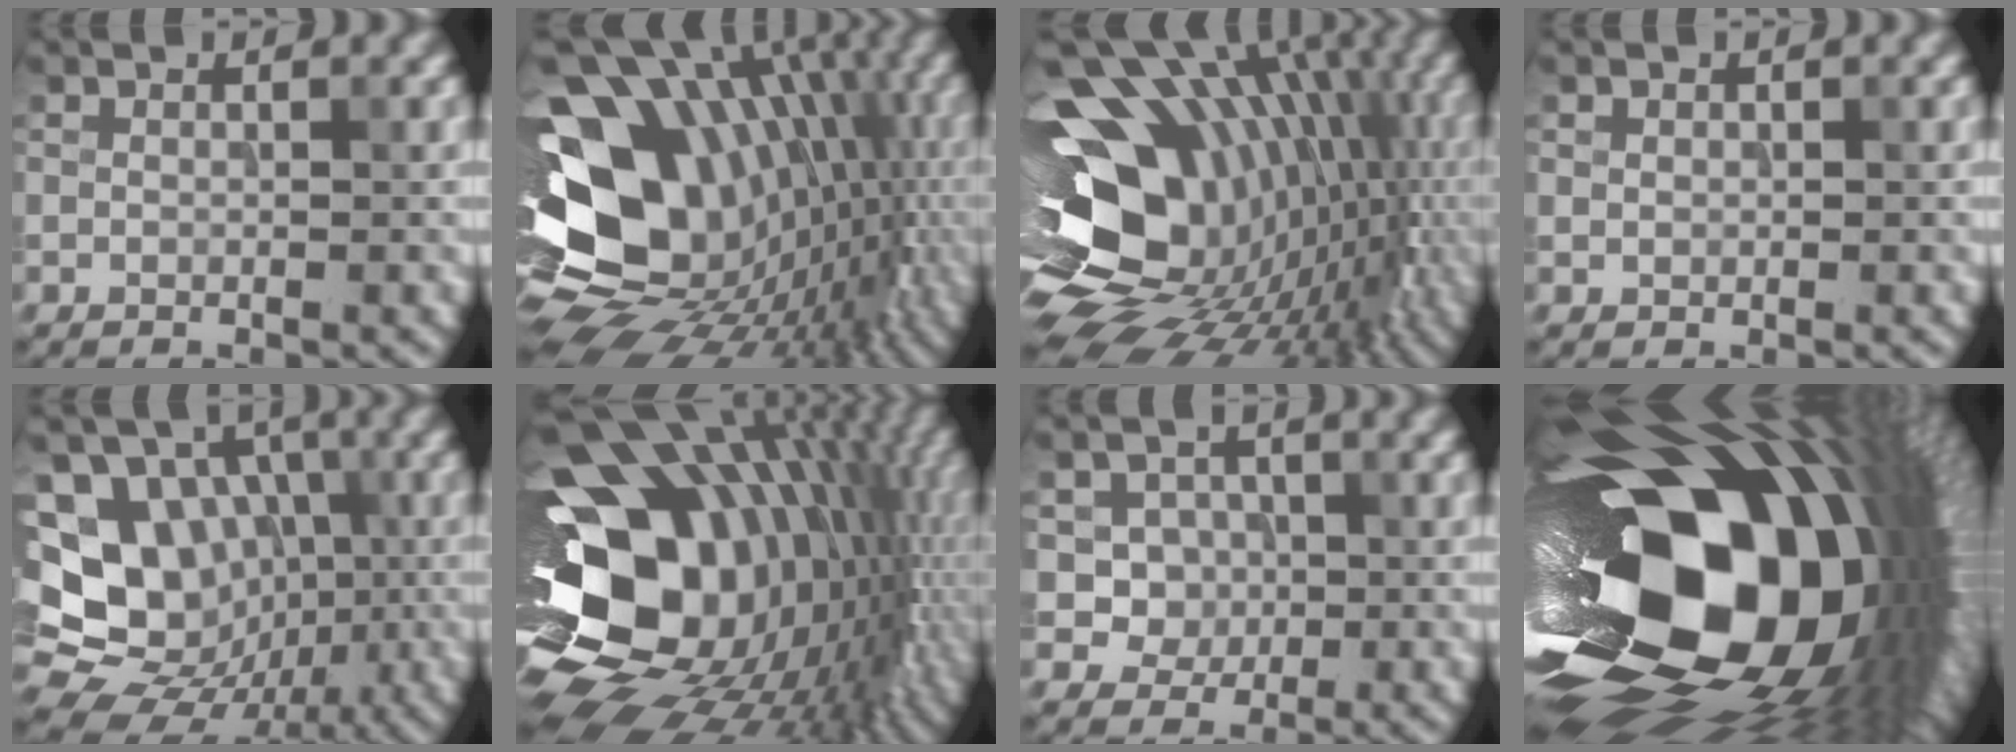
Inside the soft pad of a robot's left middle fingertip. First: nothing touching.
{"total": 16.3, "force": [-1.3, 12.0, 11.0], "torque": [-0.171, 0.023, -0.018]}
{"total": 17.9, "force": [-1.8, 12.7, 12.5], "torque": [-0.185, 0.012, -0.013]}
{"total": 0.7, "force": [0.2, 0.6, 0.2], "torque": [-0.002, -0.003, 0.006]}
{"total": 16.6, "force": [-0.5, 14.0, 8.9], "torque": [-0.161, 0.029, -0.010]}
{"total": 19.8, "force": [-1.4, 13.7, 14.2], "torque": [-0.238, -0.002, -0.012]}
{"total": 3.5, "force": [0.1, 3.3, 1.2], "torque": [-0.012, -0.002, -0.005]}
{"total": 22.0, "force": [-0.6, 12.7, 18.0], "torque": [-0.301, -0.058, -0.027]}